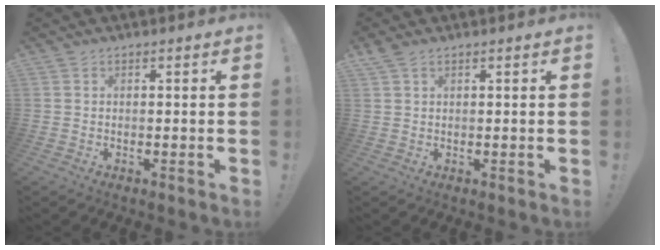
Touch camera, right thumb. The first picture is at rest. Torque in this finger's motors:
{"motor_torque": [-0.39, 0.45, 0.25, 0.16, 0.19]}